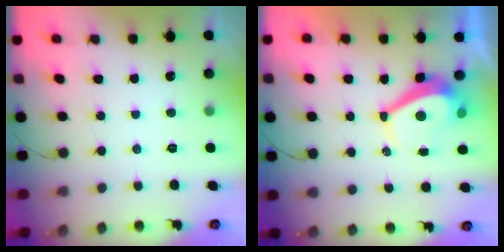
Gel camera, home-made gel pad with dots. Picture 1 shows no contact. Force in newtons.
{"total": 4.0, "press": 3.9, "slide": 0.3}